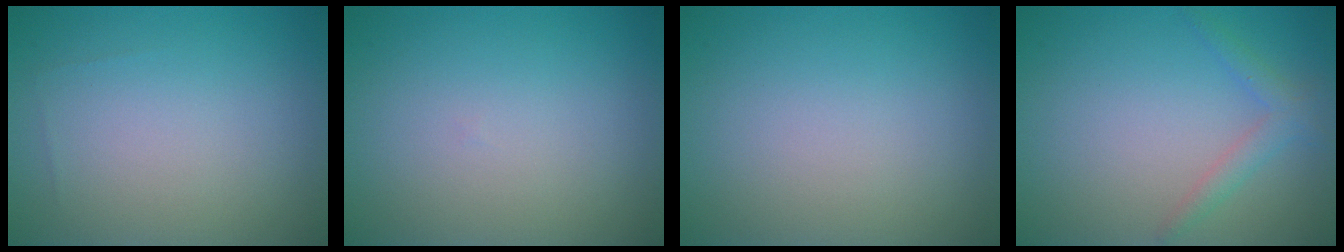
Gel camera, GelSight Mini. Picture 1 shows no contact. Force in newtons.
{"total": 0.0}
{"total": 0.0}
{"total": 1.8, "press": 1.8, "slide": 0.1}